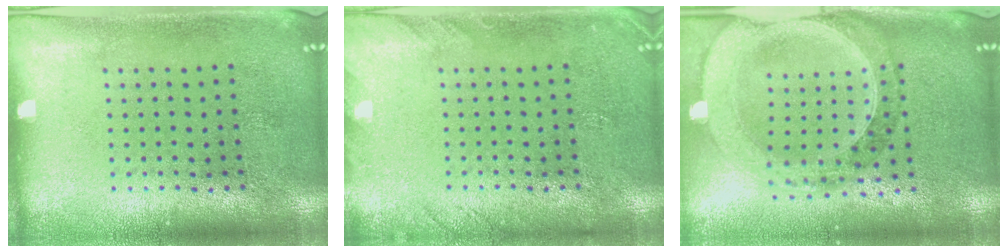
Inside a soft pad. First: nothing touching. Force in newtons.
{"total": 1.4, "press": 1.4, "slide": 0.1}
{"total": 1.5, "press": 1.4, "slide": 0.5}